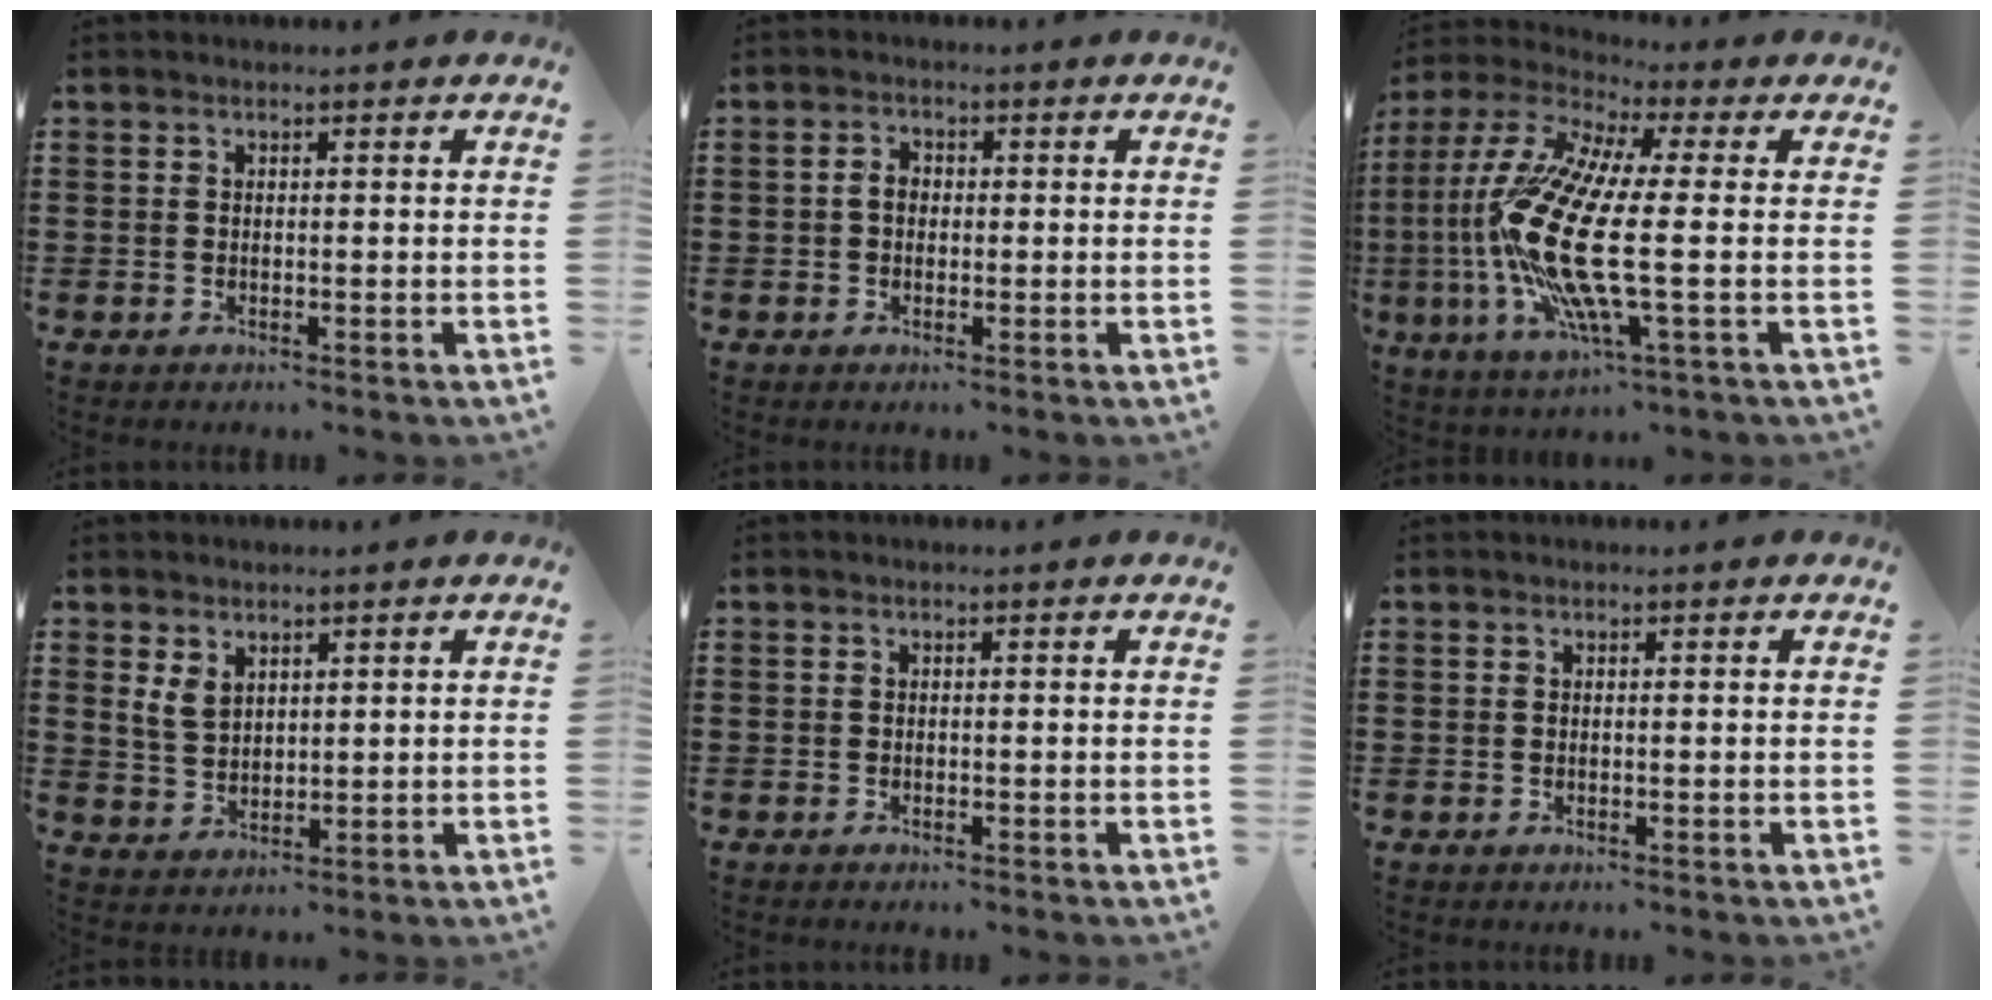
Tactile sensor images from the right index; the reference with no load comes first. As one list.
[{"total": 2.3, "force": [-0.1, 1.6, 1.6], "torque": [-0.033, 0.006, -0.003]}, {"total": 16.4, "force": [-2.2, 2.9, 16.0], "torque": [-0.361, -0.030, -0.052]}, {"total": 3.4, "force": [1.9, 2.3, 1.8], "torque": [-0.042, 0.008, 0.036]}, {"total": 0.0}, {"total": 0.0}]